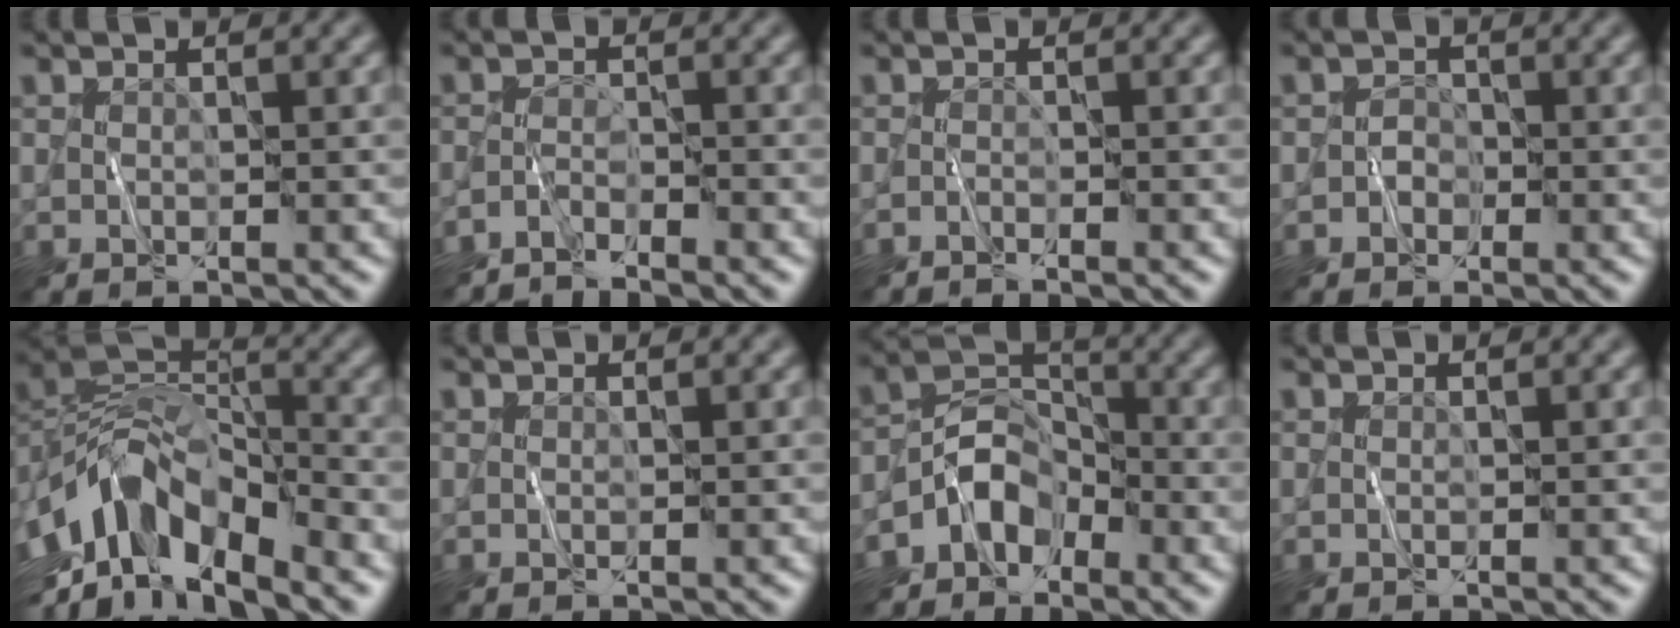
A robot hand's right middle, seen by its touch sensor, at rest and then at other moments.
{"total": 2.1, "force": [-2.0, 0.1, 0.5], "torque": [-0.013, 0.001, -0.048]}
{"total": 0.9, "force": [-0.9, -0.1, 0.1], "torque": [-0.001, 0.001, -0.020]}
{"total": 0.9, "force": [-0.4, 0.8, 0.2], "torque": [0.003, 0.006, -0.009]}
{"total": 11.8, "force": [-5.2, 5.2, 9.2], "torque": [-0.161, 0.006, -0.109]}
{"total": 0.0}
{"total": 4.2, "force": [-2.6, 2.7, 1.8], "torque": [-0.021, 0.006, -0.060]}
{"total": 0.0}